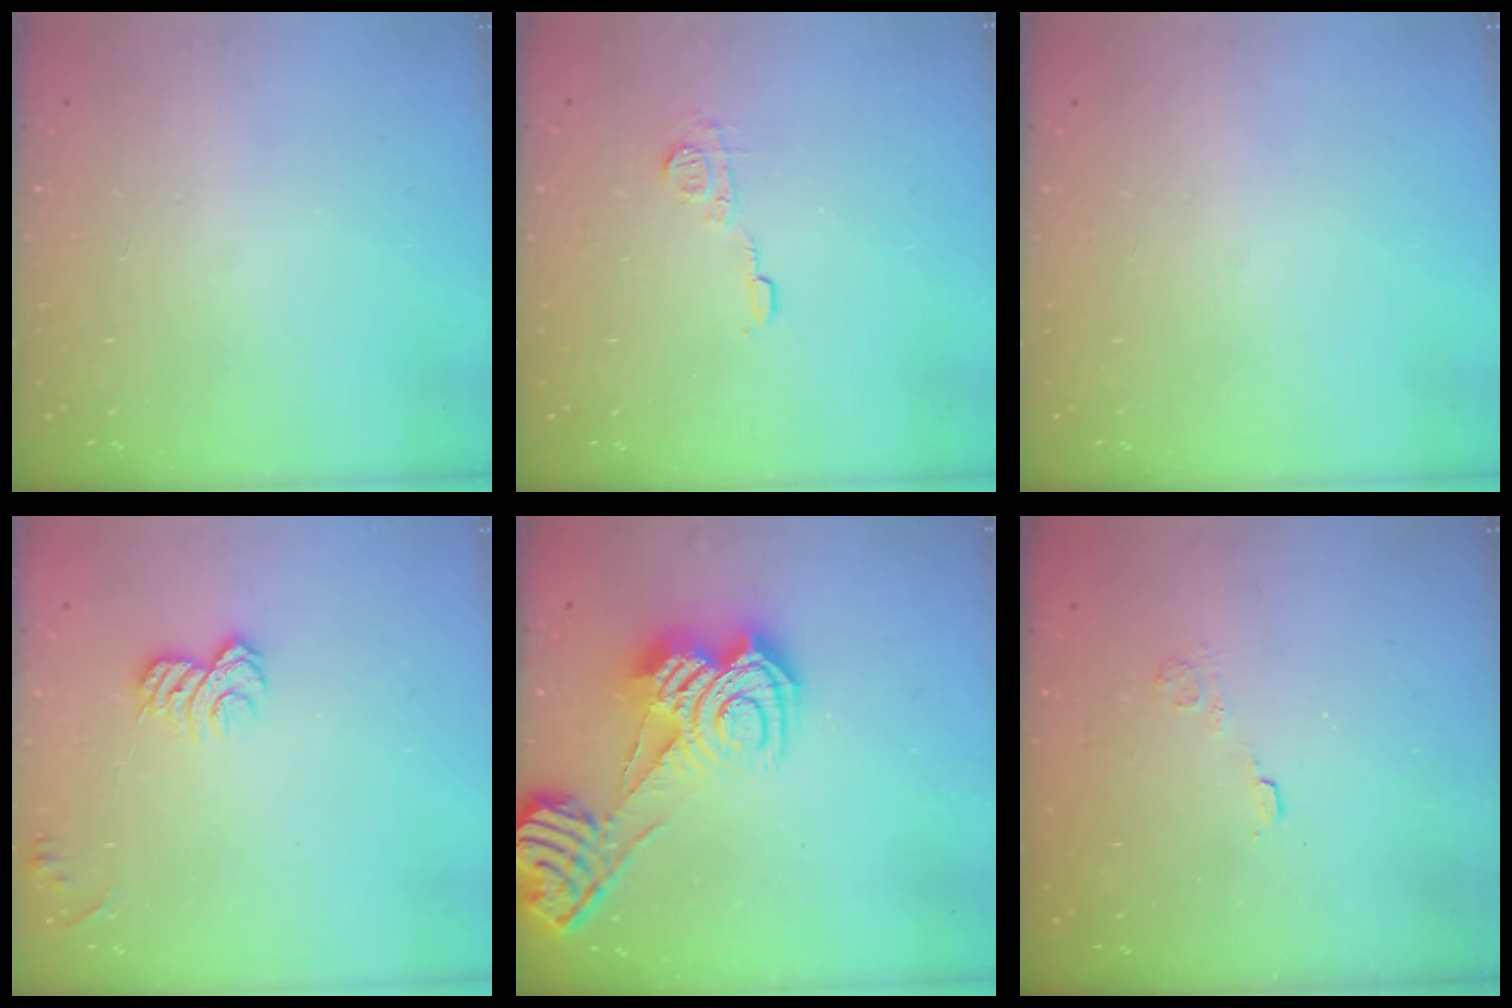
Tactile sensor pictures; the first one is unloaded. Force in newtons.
{"total": 6.2, "press": 6.2, "slide": 0.2}
{"total": 0.0}
{"total": 6.6, "press": 6.6, "slide": 0.9}
{"total": 12.3, "press": 12.2, "slide": 1.2}
{"total": 2.7, "press": 2.3, "slide": 1.4}